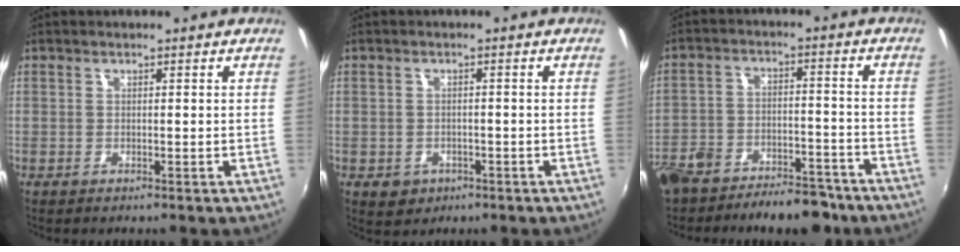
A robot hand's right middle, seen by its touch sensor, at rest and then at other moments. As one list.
[{"total": 4.5, "force": [-1.8, 3.6, 1.9], "torque": [-0.044, -0.003, -0.017]}, {"total": 14.6, "force": [-11.4, 6.4, 6.4], "torque": [-0.148, 0.007, -0.169]}]